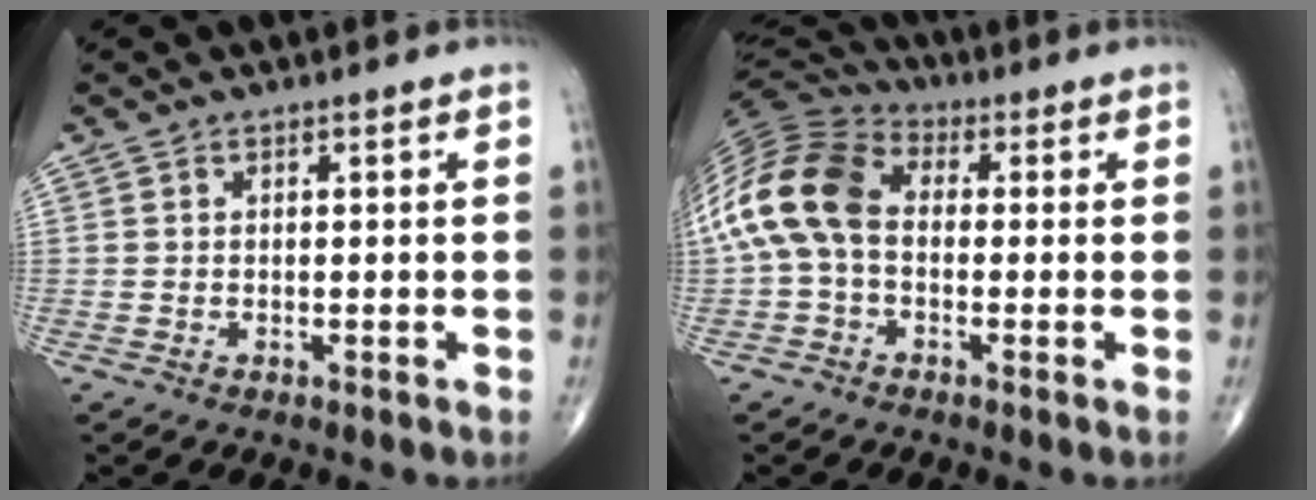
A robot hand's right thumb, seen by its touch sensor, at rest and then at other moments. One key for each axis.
{"total": 15.0, "fx": -0.1, "fy": 10.0, "fz": 11.2, "tx": -0.233, "ty": 0.035, "tz": -0.015}